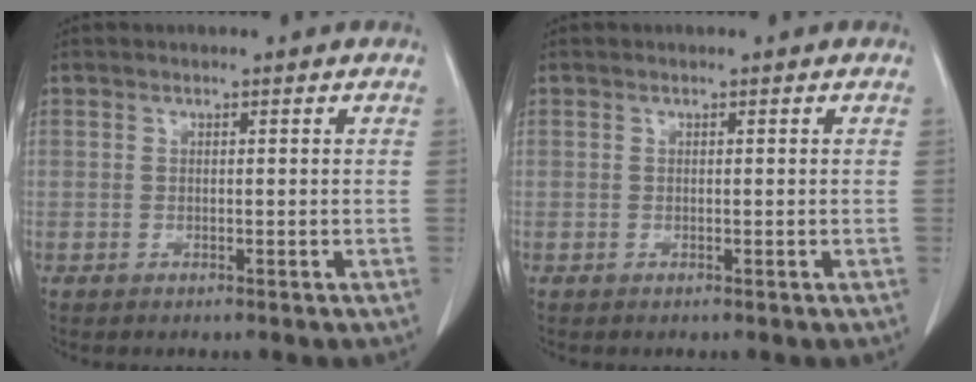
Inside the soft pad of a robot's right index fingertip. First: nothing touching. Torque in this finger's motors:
{"motor_torque": [0.00, 0.00, 0.00, 0.00]}